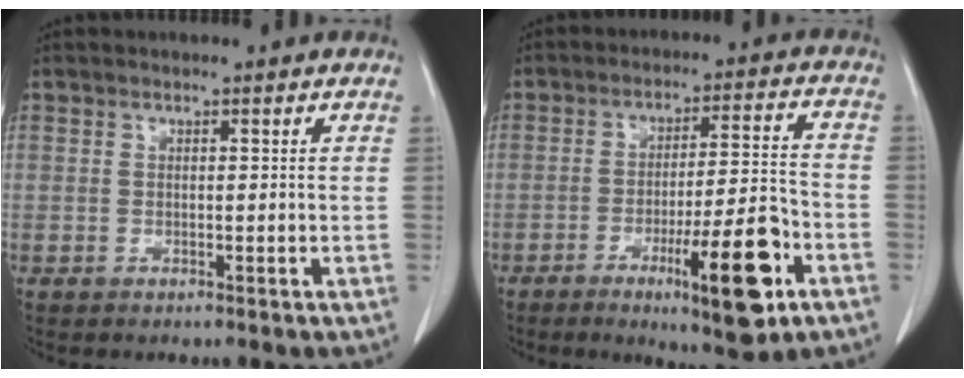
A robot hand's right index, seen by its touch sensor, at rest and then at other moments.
{"total": 13.9, "force": [-6.5, 1.8, 12.2], "torque": [-0.177, -0.005, -0.093]}